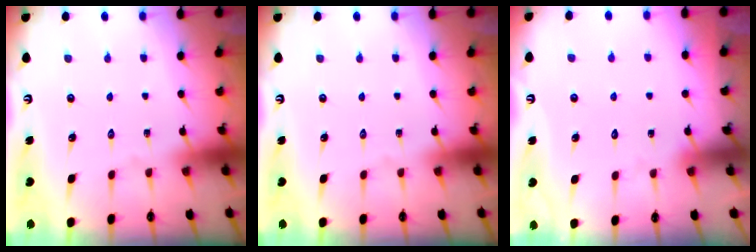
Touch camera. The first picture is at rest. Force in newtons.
{"total": 0.0}
{"total": 2.1, "press": 2.1, "slide": 0.0}